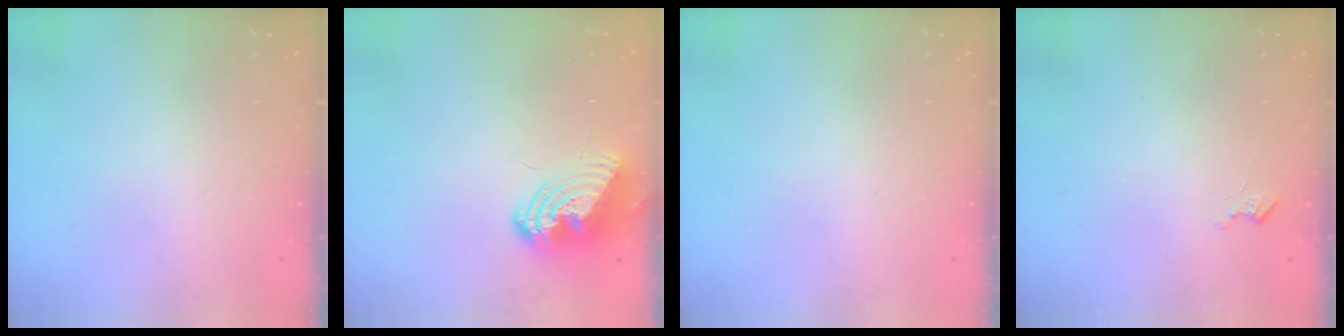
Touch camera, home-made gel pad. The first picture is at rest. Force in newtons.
{"total": 10.5, "press": 10.5, "slide": 1.0}
{"total": 0.0}
{"total": 2.7, "press": 2.7, "slide": 0.3}